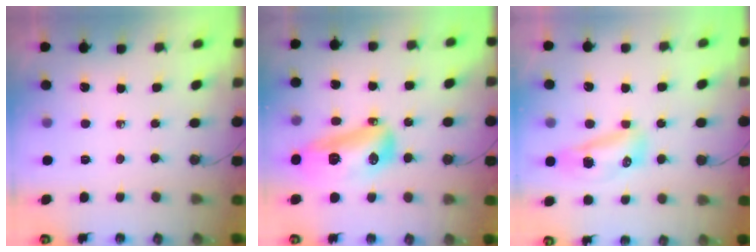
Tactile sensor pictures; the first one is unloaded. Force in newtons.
{"total": 15.9, "press": 15.6, "slide": 2.8}
{"total": 23.5, "press": 13.2, "slide": 19.4}